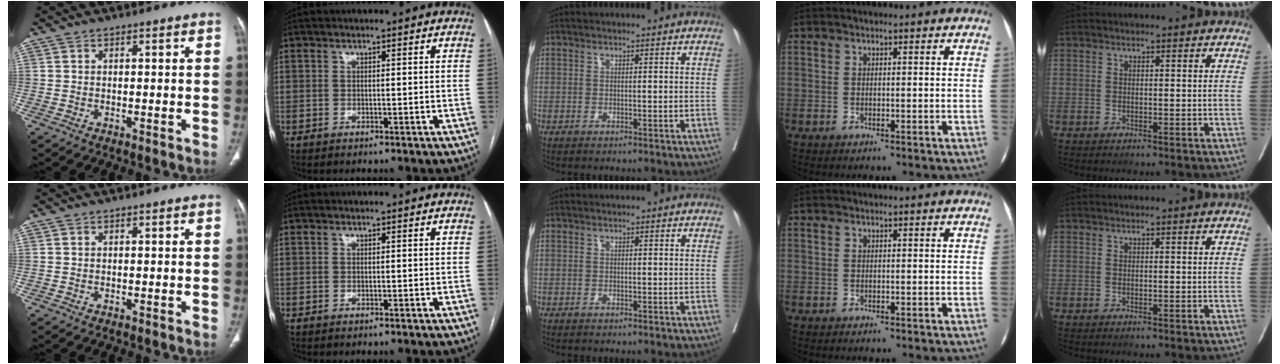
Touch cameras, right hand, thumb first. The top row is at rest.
{}